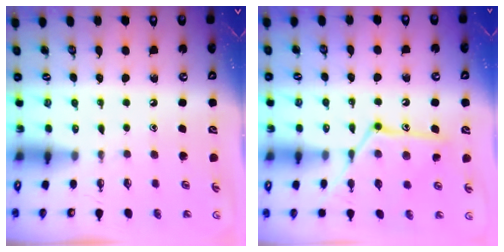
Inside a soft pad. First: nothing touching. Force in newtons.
{"total": 14.1, "press": 14.1, "slide": 0.9}